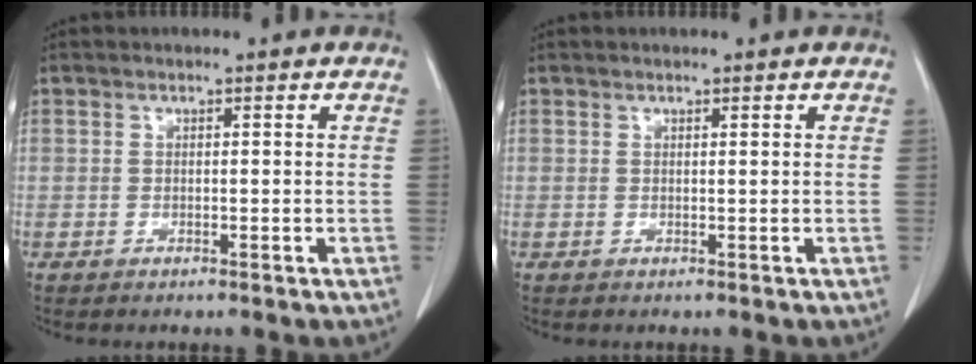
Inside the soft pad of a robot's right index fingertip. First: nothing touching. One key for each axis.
{"total": 0.0}